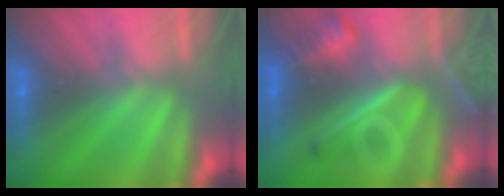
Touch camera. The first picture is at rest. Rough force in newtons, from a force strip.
{"total": 7.1}